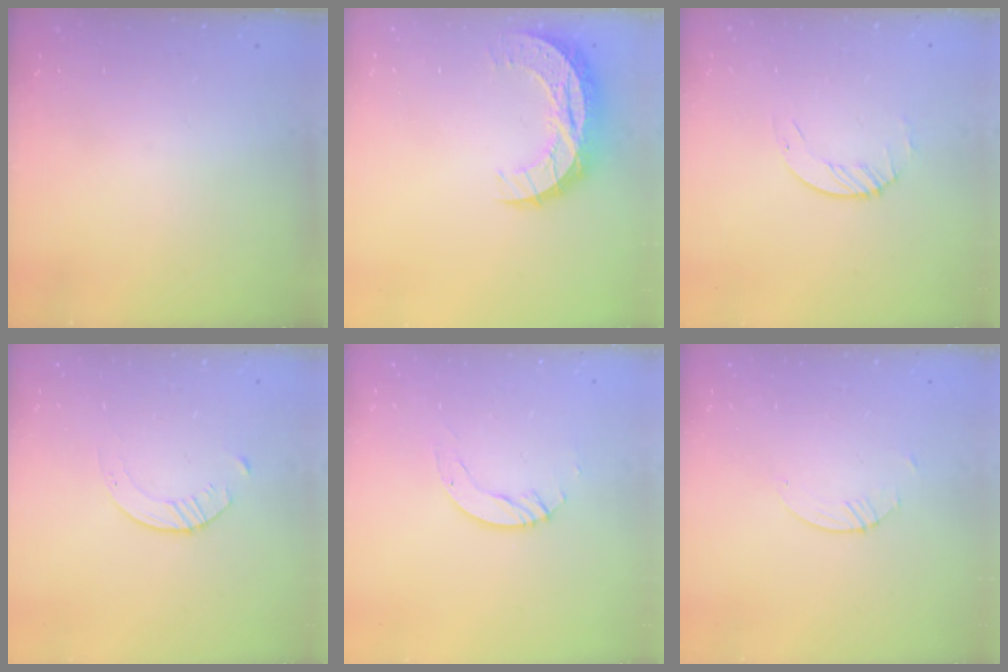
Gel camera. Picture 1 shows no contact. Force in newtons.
{"total": 10.9, "press": 10.9, "slide": 0.7}
{"total": 1.7, "press": 1.7, "slide": 0.2}
{"total": 2.1, "press": 2.0, "slide": 0.3}
{"total": 4.1, "press": 4.1, "slide": 0.4}
{"total": 0.8, "press": 0.8, "slide": 0.2}